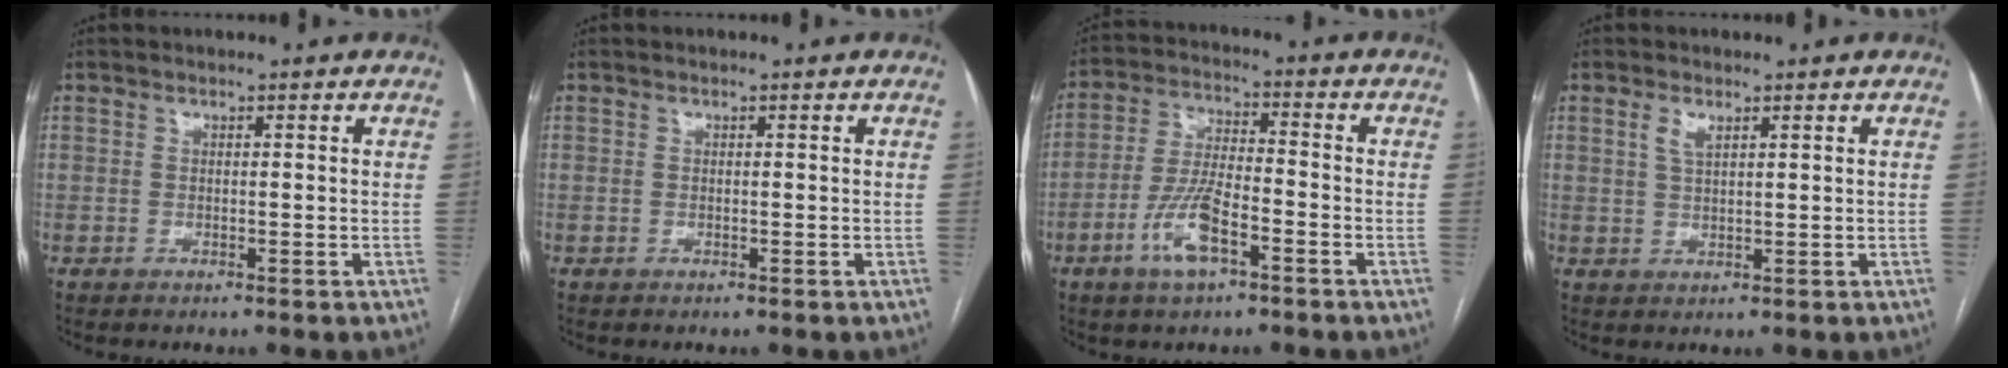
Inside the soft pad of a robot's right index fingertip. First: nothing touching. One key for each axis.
{"total": 0.0}
{"total": 9.2, "fx": -4.4, "fy": 2.5, "fz": 7.7, "tx": -0.164, "ty": -0.005, "tz": -0.082}
{"total": 2.3, "fx": 1.3, "fy": 0.8, "fz": 1.8, "tx": -0.040, "ty": 0.002, "tz": 0.028}